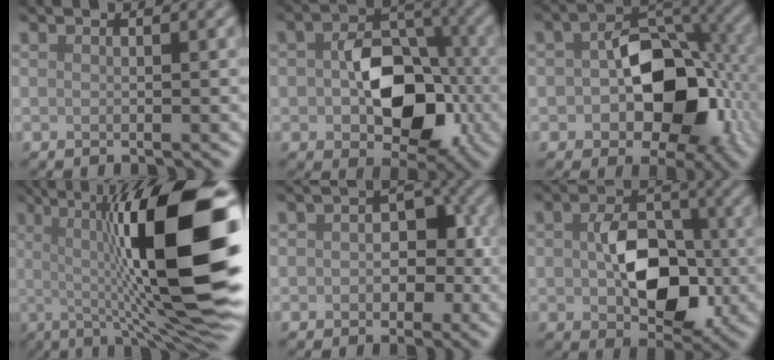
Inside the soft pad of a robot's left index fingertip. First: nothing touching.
{"total": 8.4, "force": [-0.8, 5.7, 6.2], "torque": [-0.093, -0.003, -0.008]}
{"total": 10.0, "force": [-1.4, 6.3, 7.7], "torque": [-0.111, 0.003, -0.023]}
{"total": 16.0, "force": [1.2, 3.2, 15.6], "torque": [-0.203, 0.014, 0.008]}
{"total": 3.5, "force": [-0.3, 2.6, 2.4], "torque": [-0.020, 0.001, -0.009]}
{"total": 7.6, "force": [-0.2, 5.0, 5.7], "torque": [-0.096, -0.007, -0.001]}